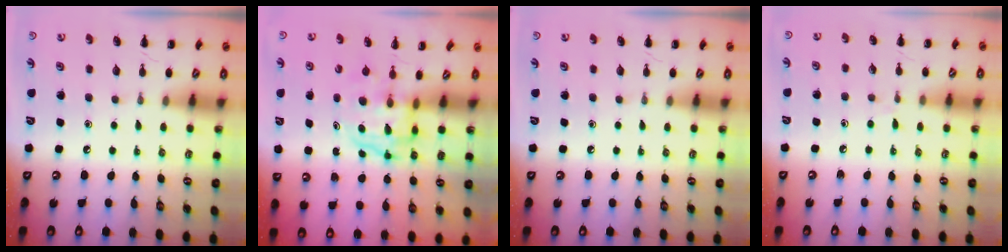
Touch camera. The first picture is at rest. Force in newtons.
{"total": 3.9, "press": 3.8, "slide": 0.6}
{"total": 0.0}
{"total": 3.9, "press": 3.5, "slide": 1.7}